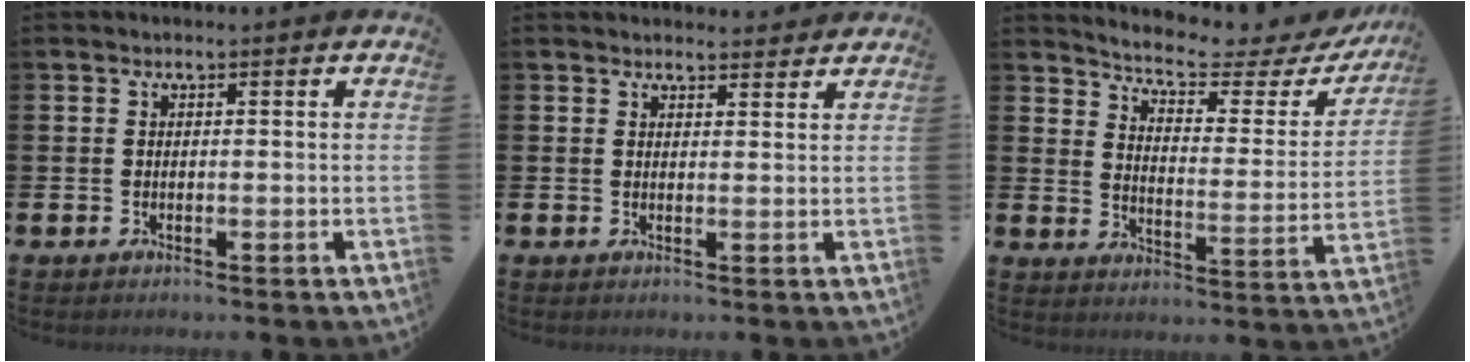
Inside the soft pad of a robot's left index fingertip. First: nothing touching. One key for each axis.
{"total": 2.2, "fx": 2.1, "fy": 0.4, "fz": -0.1, "tx": 0.005, "ty": -0.012, "tz": 0.038}
{"total": 5.7, "fx": 5.2, "fy": 1.1, "fz": 2.1, "tx": -0.064, "ty": -0.039, "tz": 0.081}